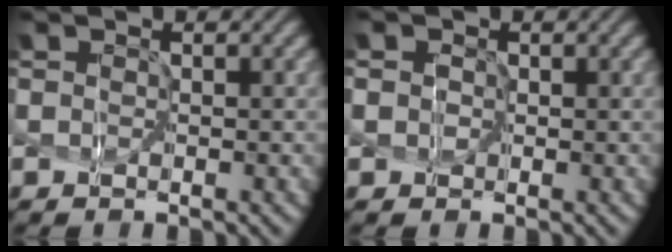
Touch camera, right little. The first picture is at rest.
{"total": 3.4, "force": [1.2, 2.8, 1.5], "torque": [-0.019, 0.033, -0.002]}